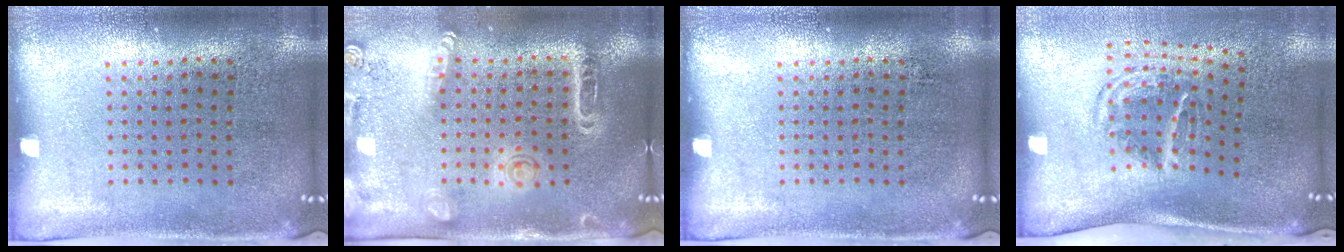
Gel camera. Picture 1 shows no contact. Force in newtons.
{"total": 1.6, "press": 1.5, "slide": 0.5}
{"total": 0.0}
{"total": 1.7, "press": 1.1, "slide": 1.3}